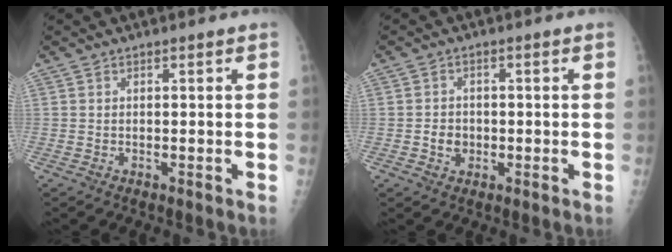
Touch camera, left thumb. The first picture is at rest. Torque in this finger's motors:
{"motor_torque": [-0.04, 0.04, 0.01, -0.02, 0.00]}